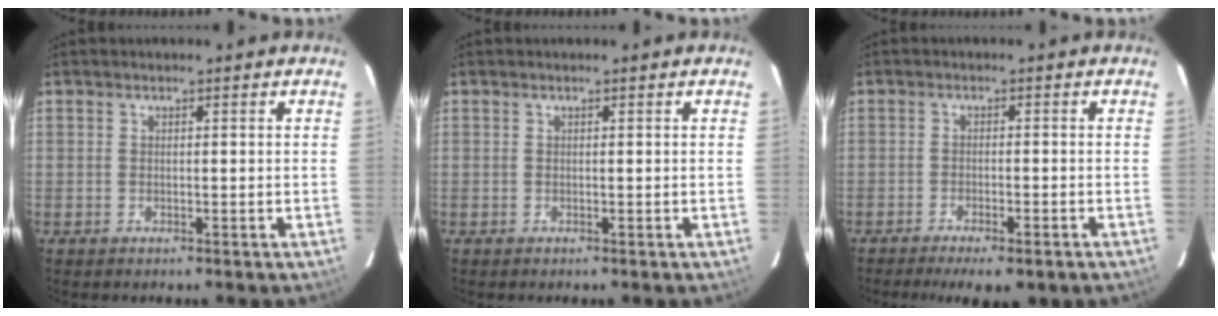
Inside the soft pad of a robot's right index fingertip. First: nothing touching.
{"total": 0.0}
{"total": 8.1, "force": [-6.0, 2.2, 4.9], "torque": [-0.110, -0.024, -0.089]}